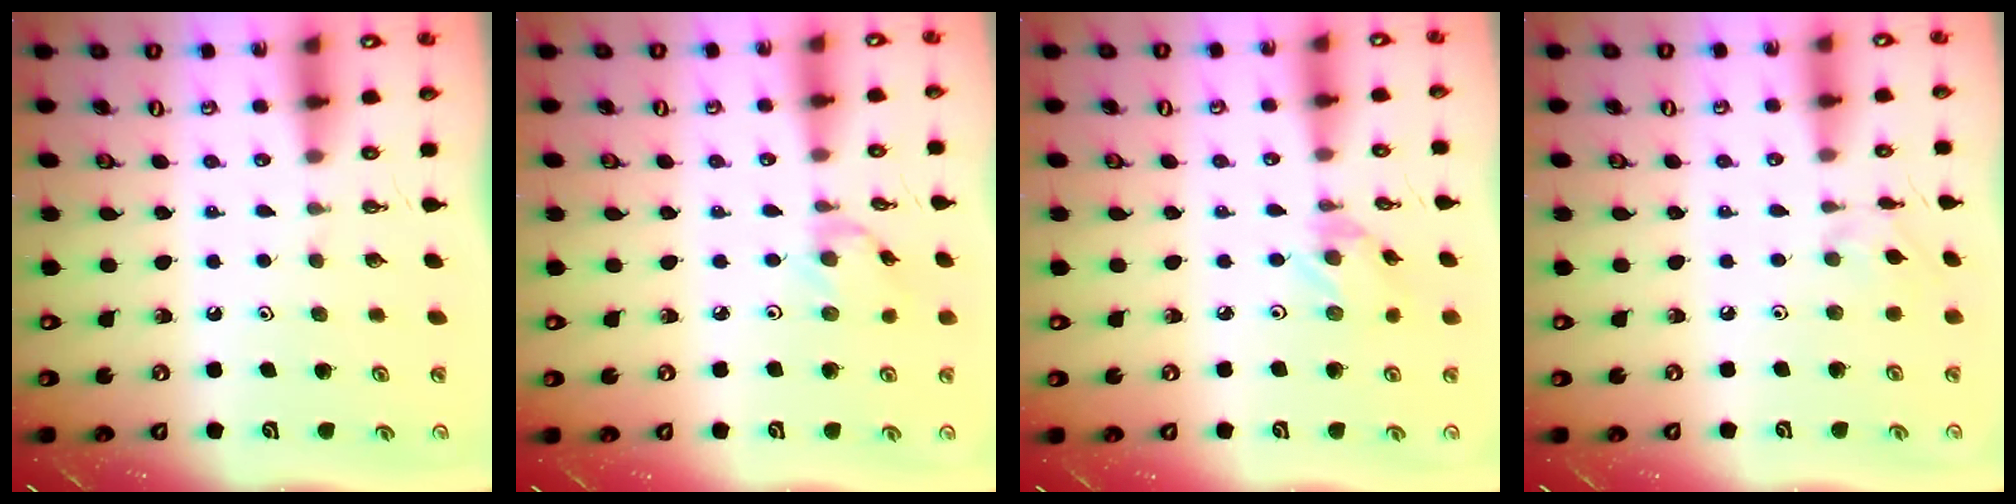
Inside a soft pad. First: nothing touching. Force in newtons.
{"total": 0.9, "press": 0.8, "slide": 0.3}
{"total": 1.3, "press": 1.3, "slide": 0.1}
{"total": 1.6, "press": 1.5, "slide": 0.4}